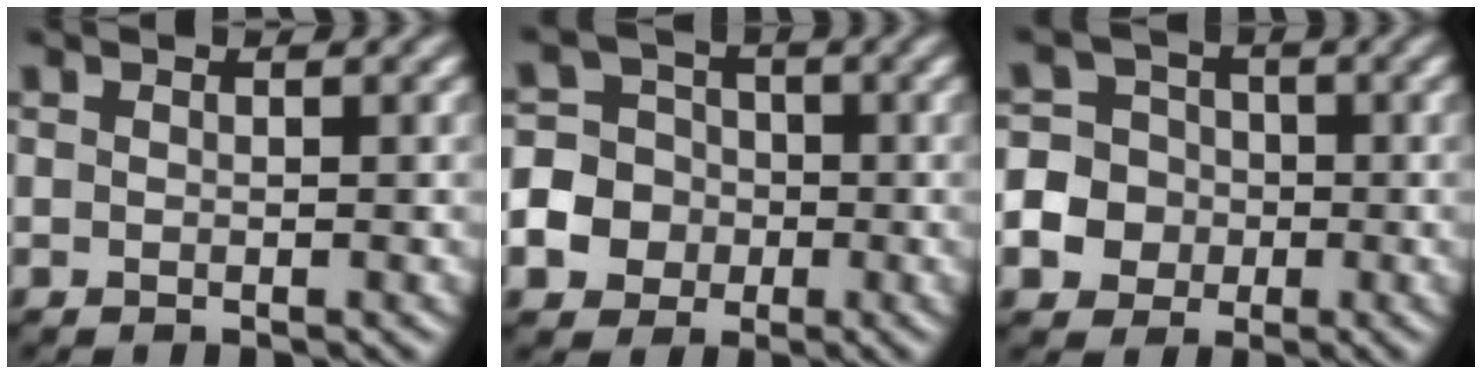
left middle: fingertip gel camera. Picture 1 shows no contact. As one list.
[{"total": 8.4, "force": [-2.7, 7.7, 2.0], "torque": [-0.043, -0.009, -0.075]}, {"total": 9.3, "force": [-2.9, 8.6, 2.1], "torque": [-0.059, -0.013, -0.075]}]